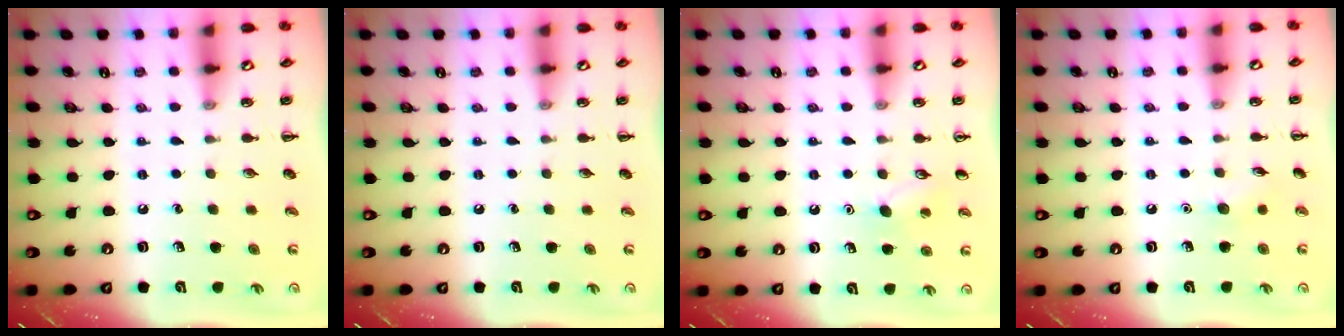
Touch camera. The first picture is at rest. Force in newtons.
{"total": 0.0}
{"total": 8.0, "press": 7.8, "slide": 1.9}
{"total": 5.7, "press": 5.6, "slide": 1.5}